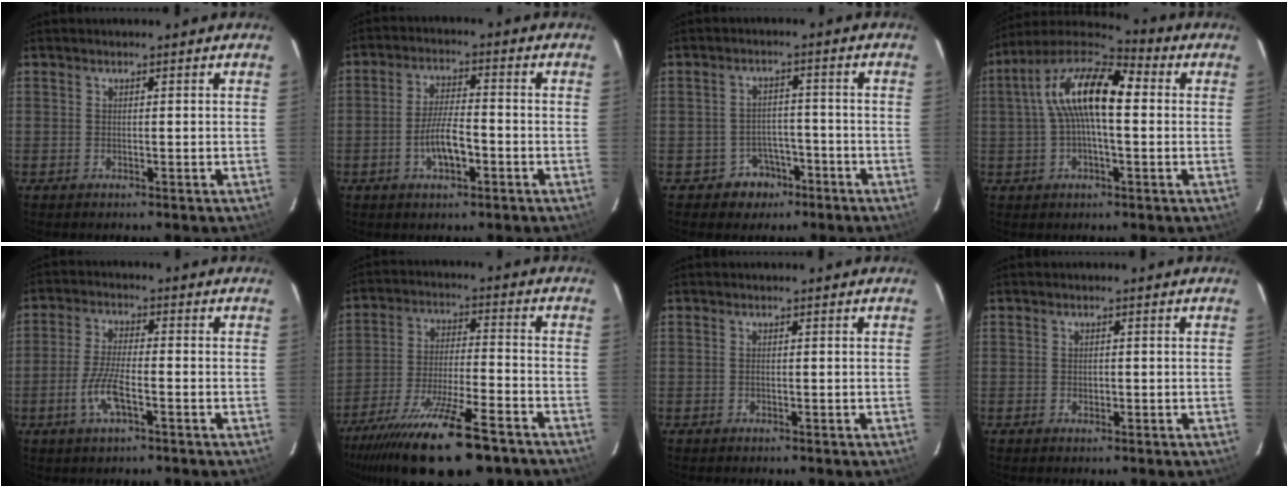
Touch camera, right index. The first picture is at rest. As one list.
[{"total": 6.5, "force": [-2.5, 2.1, 5.6], "torque": [-0.111, 0.003, -0.043]}, {"total": 5.4, "force": [-3.4, 4.2, 0.7], "torque": [-0.025, 0.022, -0.041]}, {"total": 14.5, "force": [2.0, 5.5, 13.3], "torque": [-0.243, 0.029, 0.022]}, {"total": 6.8, "force": [-2.7, 1.9, 5.9], "torque": [-0.128, -0.002, -0.056]}, {"total": 21.1, "force": [-15.7, 5.0, 13.2], "torque": [-0.261, -0.046, -0.256]}, {"total": 0.0}, {"total": 0.9, "force": [-0.1, 0.7, 0.5], "torque": [-0.008, 0.002, 0.000]}]